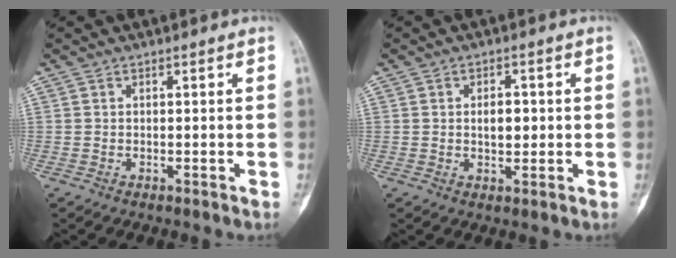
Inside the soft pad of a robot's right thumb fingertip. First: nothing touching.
{"total": 3.9, "force": [0.2, 2.3, 3.1], "torque": [-0.037, 0.001, 0.006]}